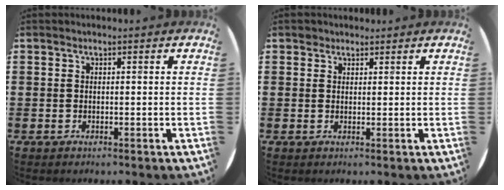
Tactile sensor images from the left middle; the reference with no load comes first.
{"total": 1.2, "force": [1.1, 0.6, 0.0], "torque": [0.005, -0.001, 0.020]}